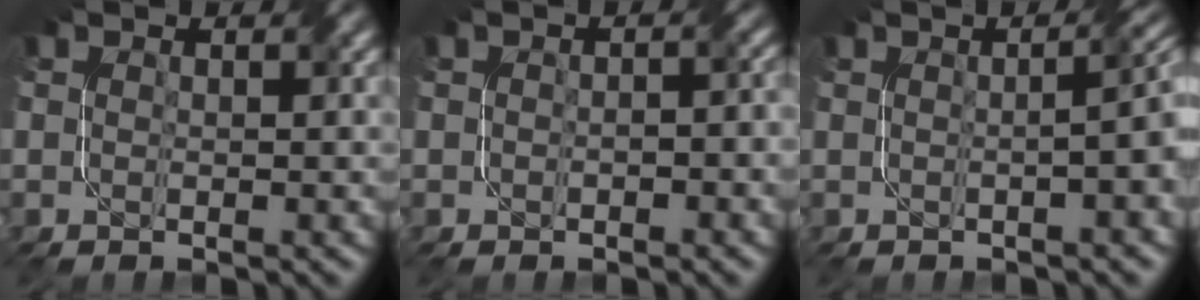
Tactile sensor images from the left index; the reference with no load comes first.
{"total": 2.2, "force": [-0.2, 1.3, 1.8], "torque": [-0.018, 0.000, -0.001]}
{"total": 5.7, "force": [0.6, 2.5, 5.1], "torque": [-0.029, 0.026, -0.011]}